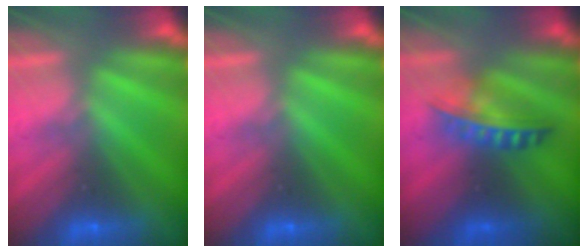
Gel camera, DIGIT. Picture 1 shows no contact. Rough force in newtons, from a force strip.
{"total": 0.0}
{"total": 5.9}